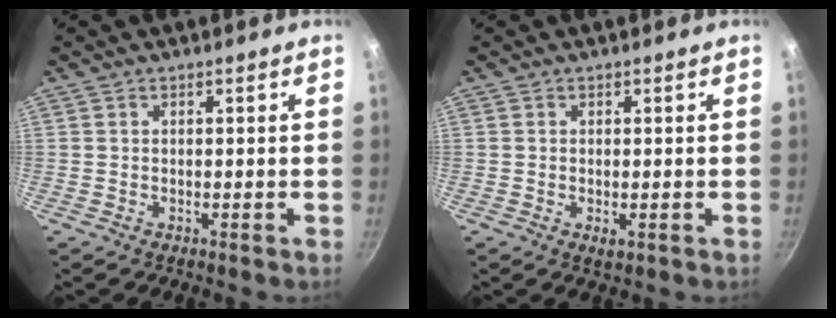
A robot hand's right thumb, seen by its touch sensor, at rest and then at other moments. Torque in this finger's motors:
{"motor_torque": [-0.32, 0.14, -0.44, 0.24, -0.02]}